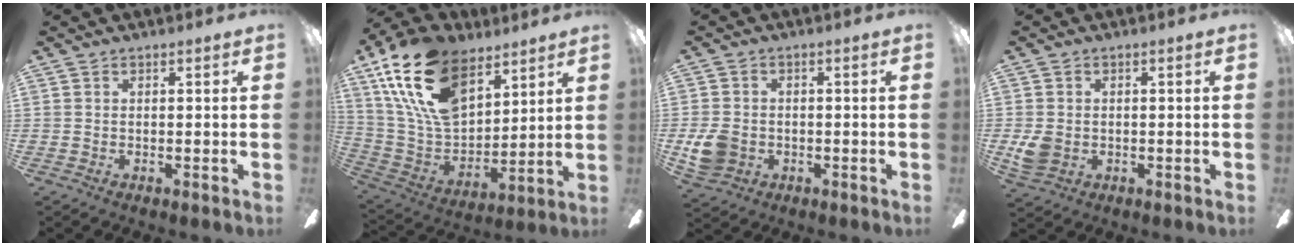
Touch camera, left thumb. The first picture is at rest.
{"total": 23.2, "force": [13.6, 12.9, 13.7], "torque": [-0.289, -0.061, 0.248]}
{"total": 7.2, "force": [-1.2, 5.9, 3.9], "torque": [-0.083, 0.013, -0.020]}
{"total": 4.9, "force": [-0.4, 3.9, 2.9], "torque": [-0.054, 0.003, -0.005]}